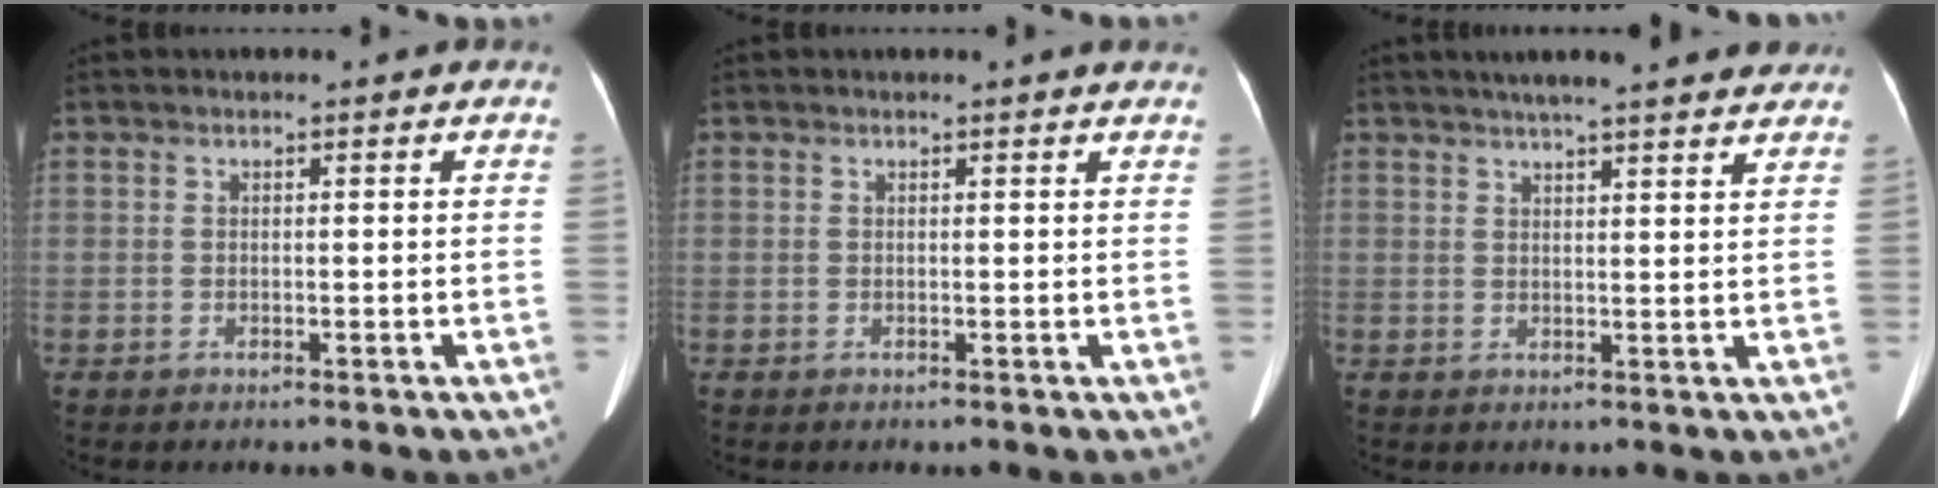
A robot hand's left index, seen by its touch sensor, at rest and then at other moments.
{"total": 1.7, "force": [1.6, -0.2, 0.4], "torque": [-0.016, -0.002, 0.011]}
{"total": 13.8, "force": [11.9, 1.5, 6.8], "torque": [-0.094, 0.026, 0.148]}